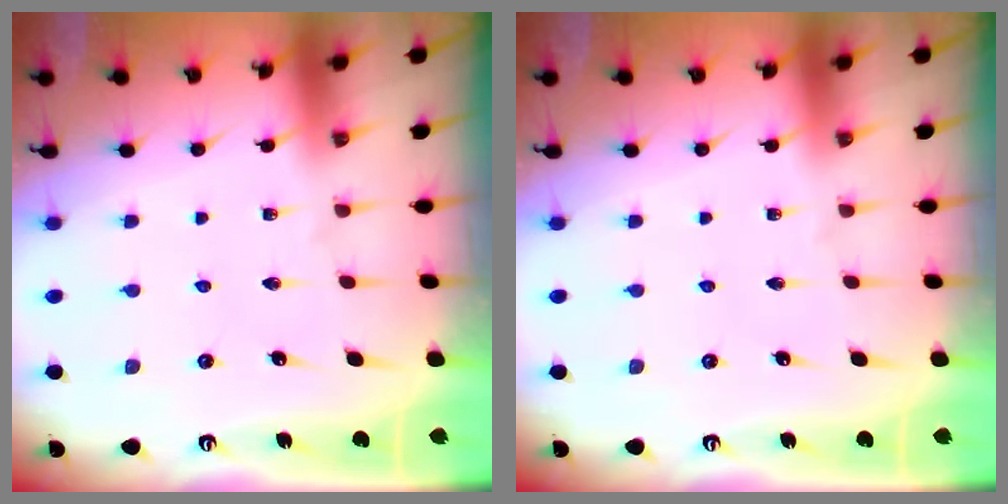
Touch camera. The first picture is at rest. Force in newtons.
{"total": 0.0}